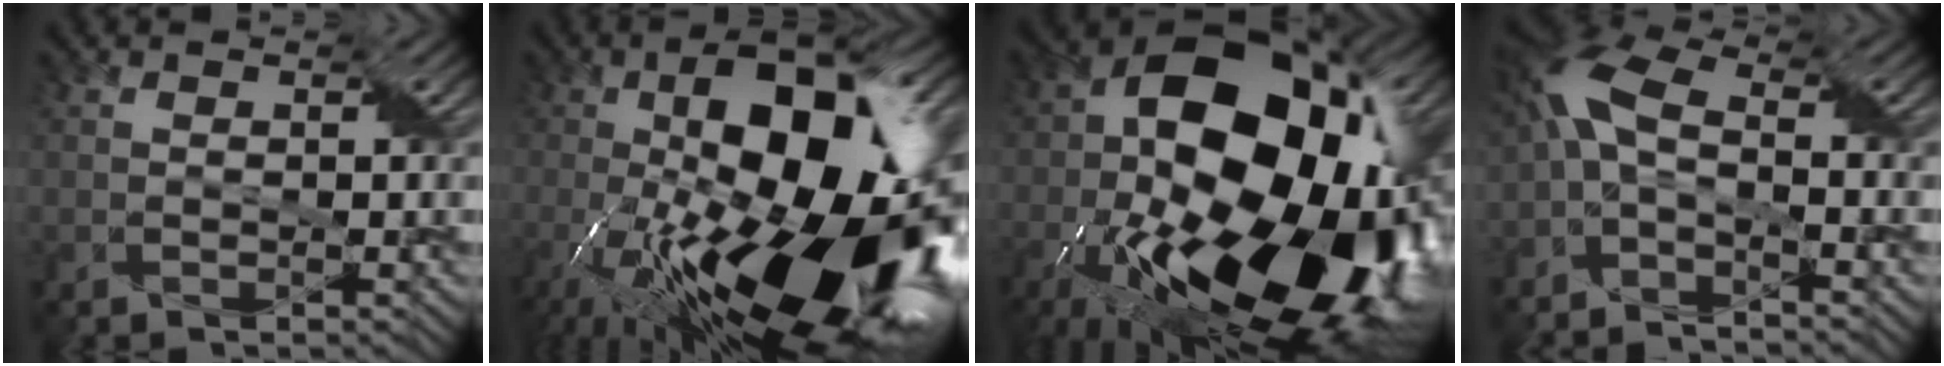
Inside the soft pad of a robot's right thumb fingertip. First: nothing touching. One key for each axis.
{"total": 21.7, "fx": -5.1, "fy": 9.4, "fz": 18.9, "tx": -0.329, "ty": -0.016, "tz": -0.078}
{"total": 22.6, "fx": -4.1, "fy": 13.1, "fz": 17.9, "tx": -0.361, "ty": -0.038, "tz": -0.058}
{"total": 6.1, "fx": -2.7, "fy": 2.3, "fz": 5.0, "tx": -0.126, "ty": 0.013, "tz": -0.073}